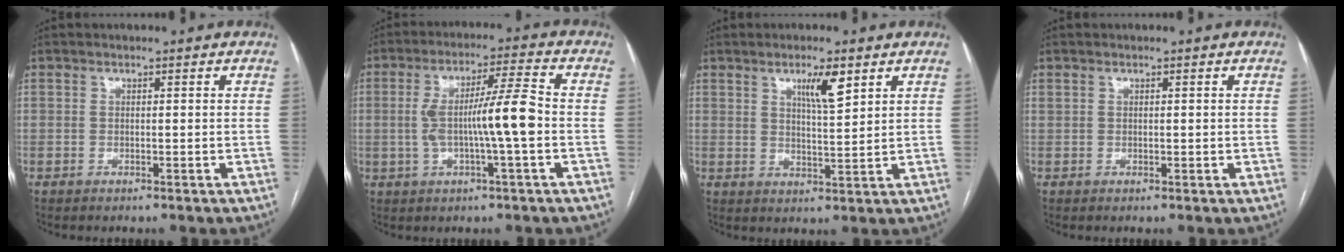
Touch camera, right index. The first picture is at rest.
{"total": 9.4, "force": [-1.0, 0.1, 9.4], "torque": [-0.172, 0.016, -0.019]}
{"total": 5.2, "force": [2.9, 0.7, 4.2], "torque": [-0.072, -0.003, 0.050]}
{"total": 0.7, "force": [0.3, 0.4, 0.5], "torque": [-0.010, 0.003, 0.010]}